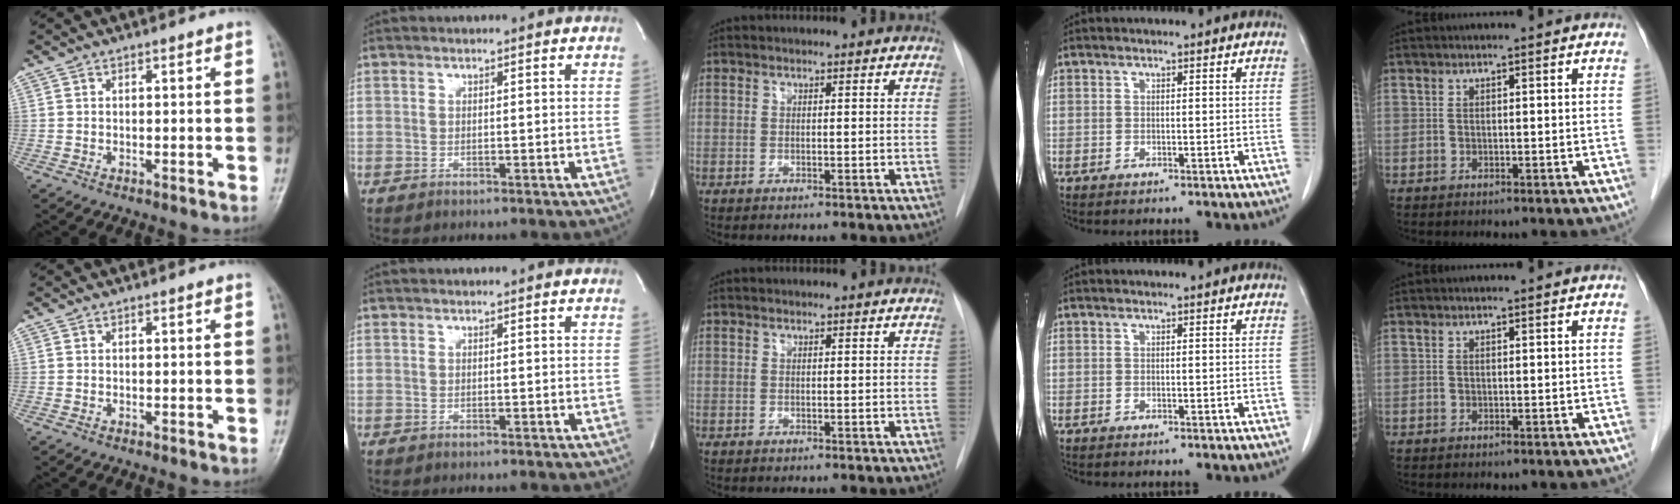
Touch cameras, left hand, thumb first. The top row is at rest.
{}